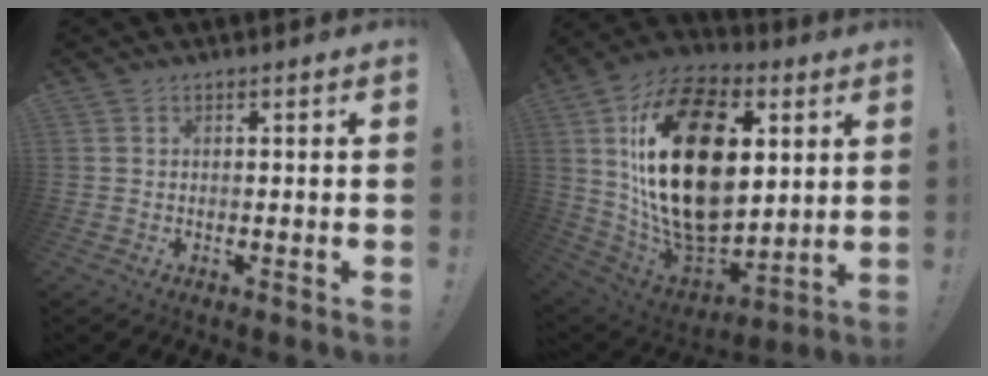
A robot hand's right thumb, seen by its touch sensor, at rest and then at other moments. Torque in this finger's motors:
{"motor_torque": [1.28, 3.73, 2.53, 0.25, 1.05]}